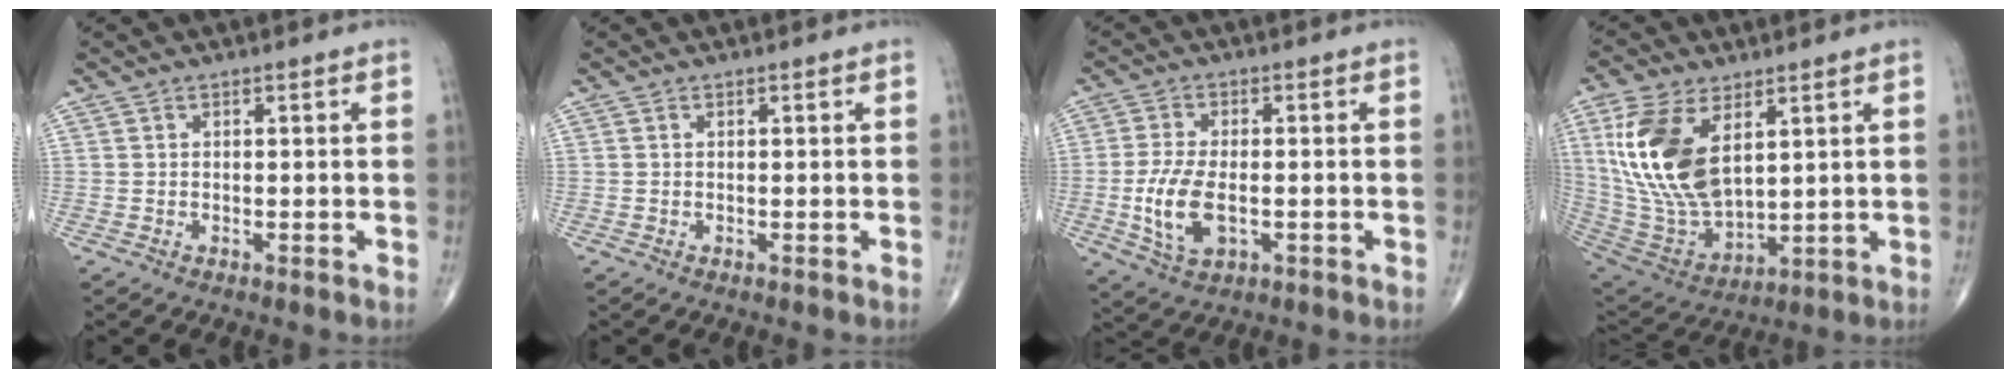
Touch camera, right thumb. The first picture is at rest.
{"total": 0.0}
{"total": 9.1, "force": [-1.8, 4.7, 7.6], "torque": [-0.156, -0.002, -0.030]}
{"total": 18.8, "force": [6.0, 10.1, 14.7], "torque": [-0.290, -0.028, 0.129]}